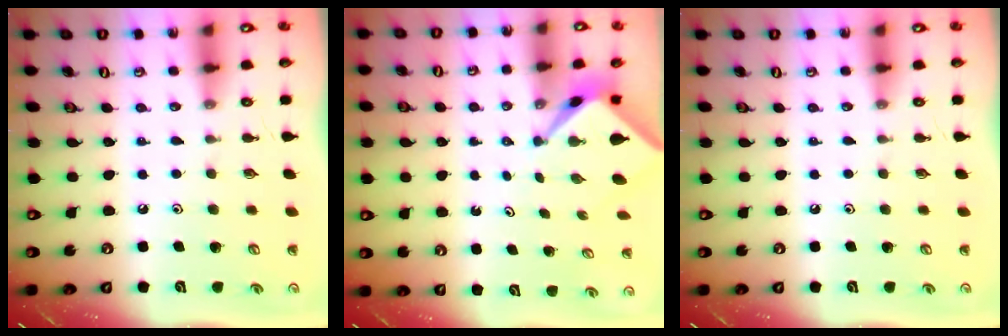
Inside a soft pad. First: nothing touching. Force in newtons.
{"total": 2.4, "press": 2.4, "slide": 0.2}
{"total": 0.0}